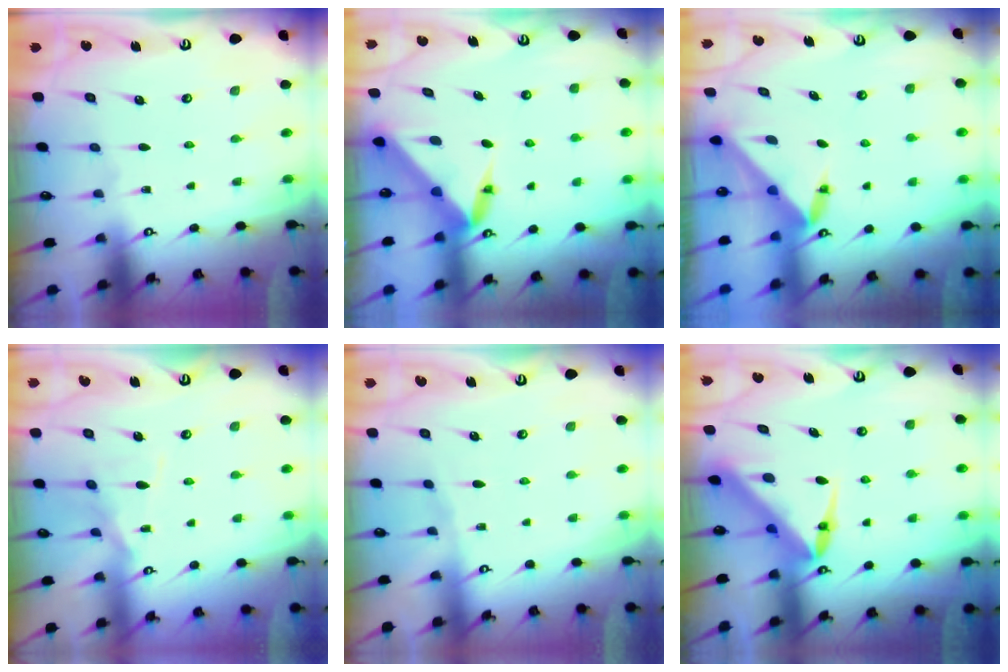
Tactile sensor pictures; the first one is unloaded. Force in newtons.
{"total": 4.8, "press": 4.7, "slide": 0.8}
{"total": 3.6, "press": 3.5, "slide": 0.3}
{"total": 9.6, "press": 9.6, "slide": 0.9}
{"total": 3.0, "press": 2.9, "slide": 0.6}
{"total": 7.5, "press": 7.4, "slide": 0.8}